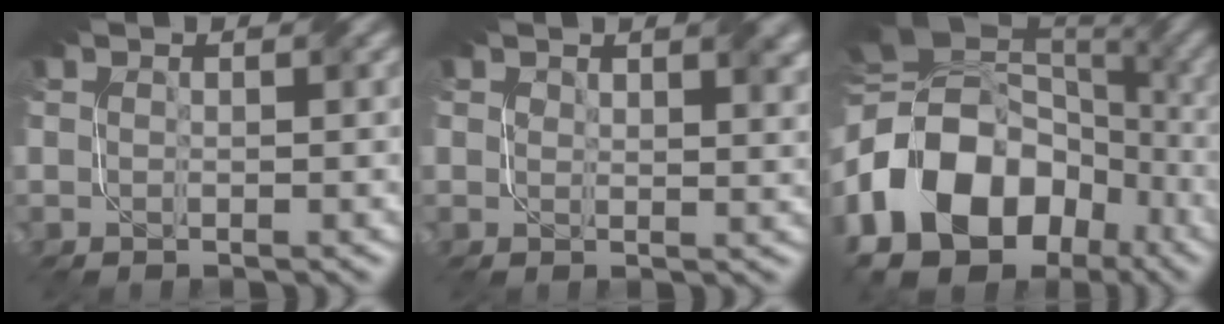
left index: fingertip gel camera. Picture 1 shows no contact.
{"total": 3.4, "force": [2.1, 1.5, 2.2], "torque": [-0.030, -0.002, 0.035]}
{"total": 18.6, "force": [-6.2, 13.5, 11.1], "torque": [-0.231, 0.005, -0.121]}